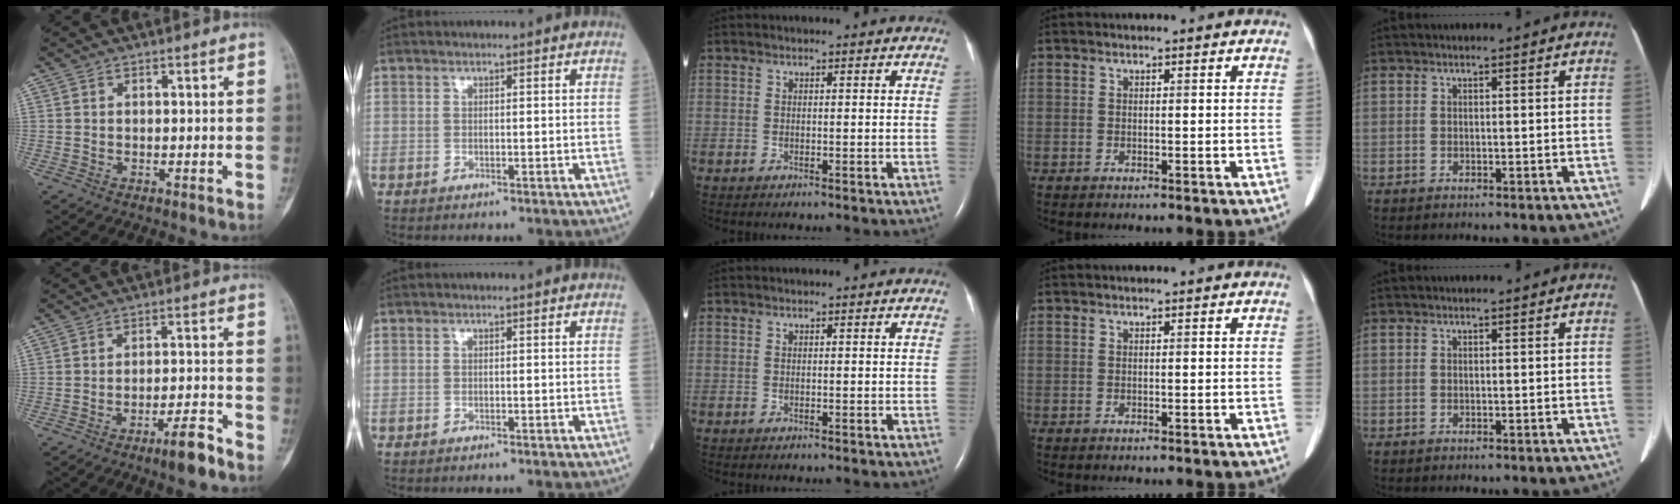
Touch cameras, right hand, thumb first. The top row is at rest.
{"thumb": {"total": 6.3, "force": [-4.4, 0.9, 4.4], "torque": [-0.076, 0.028, -0.071]}}